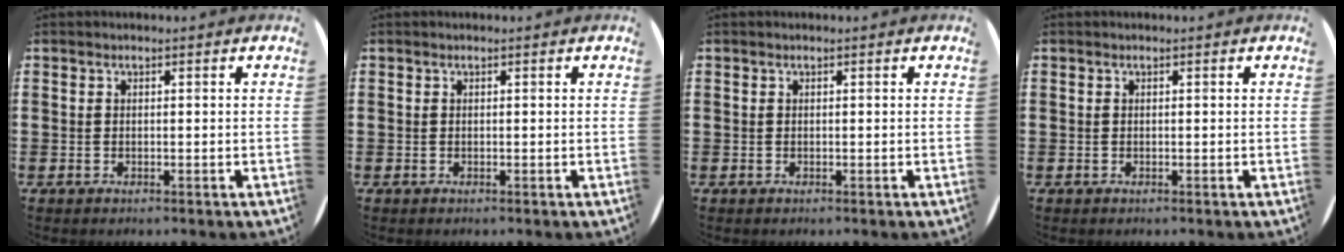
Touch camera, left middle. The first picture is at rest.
{"total": 0.0}
{"total": 0.0}
{"total": 0.0}